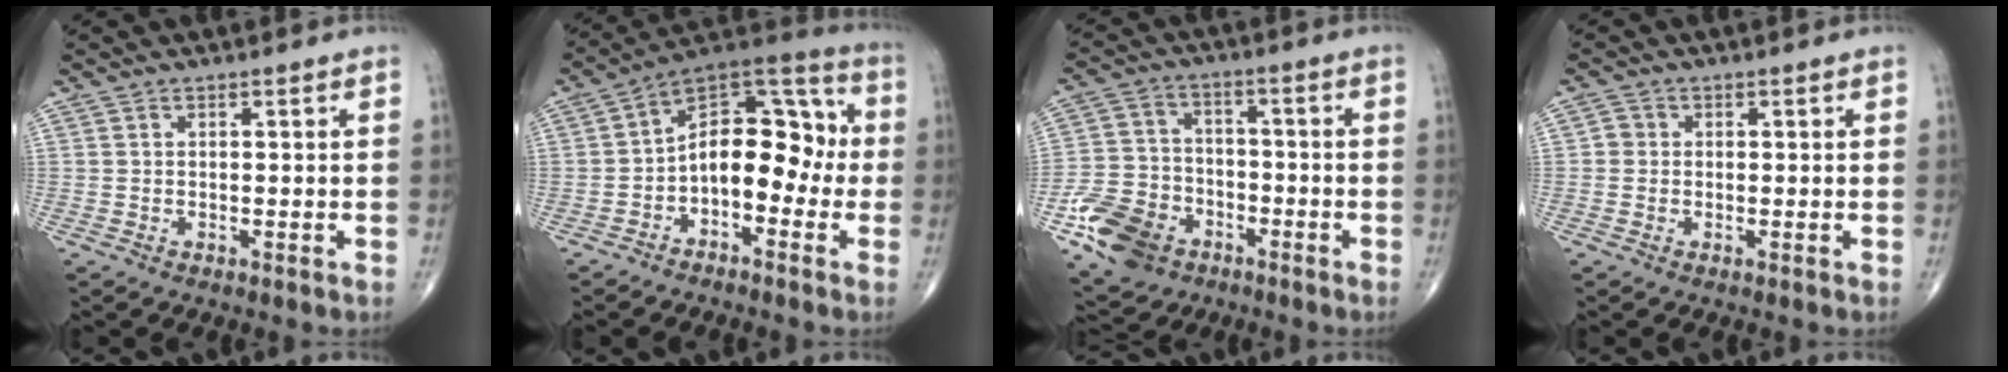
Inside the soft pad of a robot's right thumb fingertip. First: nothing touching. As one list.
[{"total": 14.3, "force": [-2.1, 8.4, 11.3], "torque": [-0.139, 0.054, -0.049]}, {"total": 12.9, "force": [-6.4, 9.4, 6.1], "torque": [-0.097, 0.029, -0.117]}, {"total": 1.8, "force": [-0.1, 1.7, 0.6], "torque": [0.002, 0.005, -0.006]}]